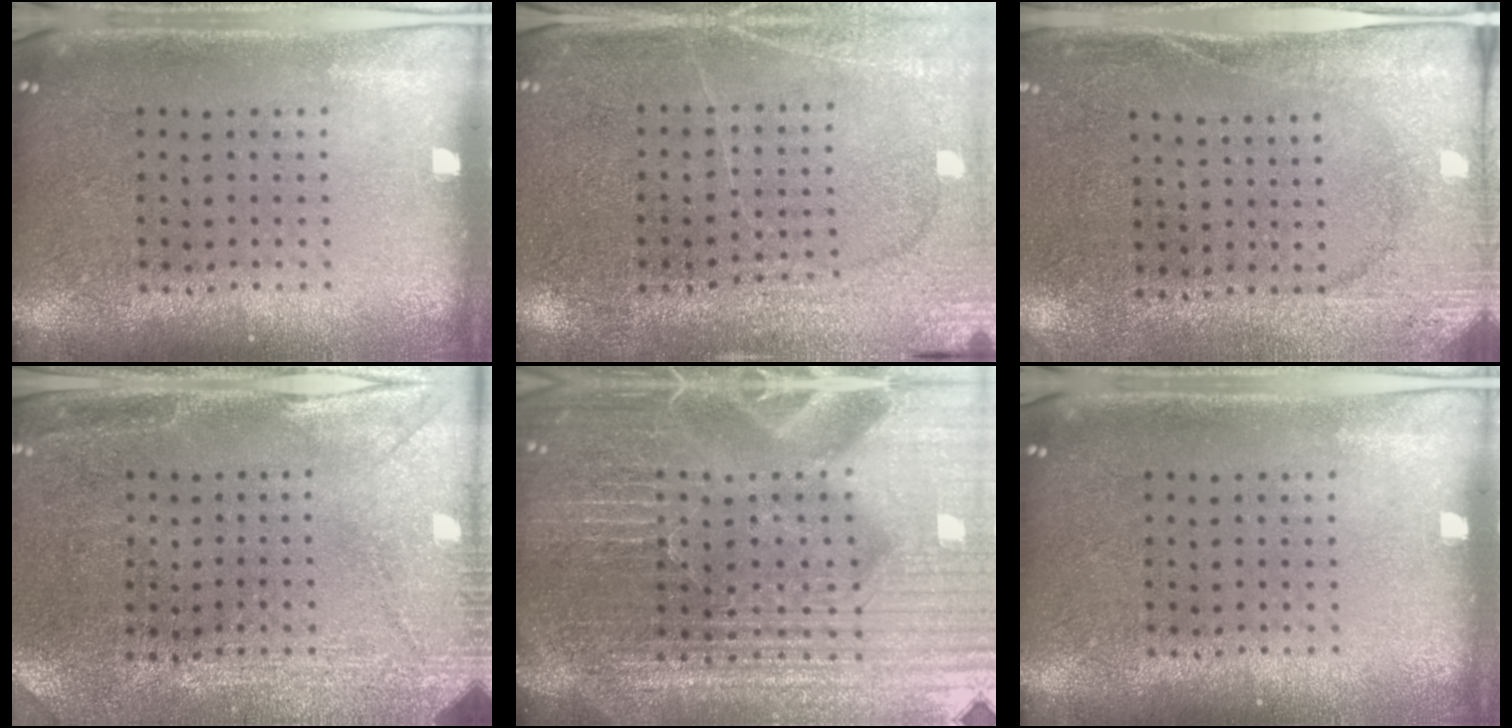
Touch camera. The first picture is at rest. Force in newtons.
{"total": 2.8, "press": 2.7, "slide": 0.7}
{"total": 2.7, "press": 2.3, "slide": 1.3}
{"total": 3.0, "press": 2.7, "slide": 1.1}
{"total": 6.3, "press": 5.6, "slide": 2.8}
{"total": 0.0}